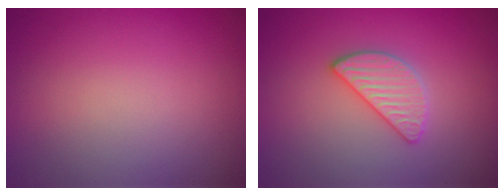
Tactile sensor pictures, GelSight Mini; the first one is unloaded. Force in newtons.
{"total": 2.8, "press": 2.7, "slide": 0.5}